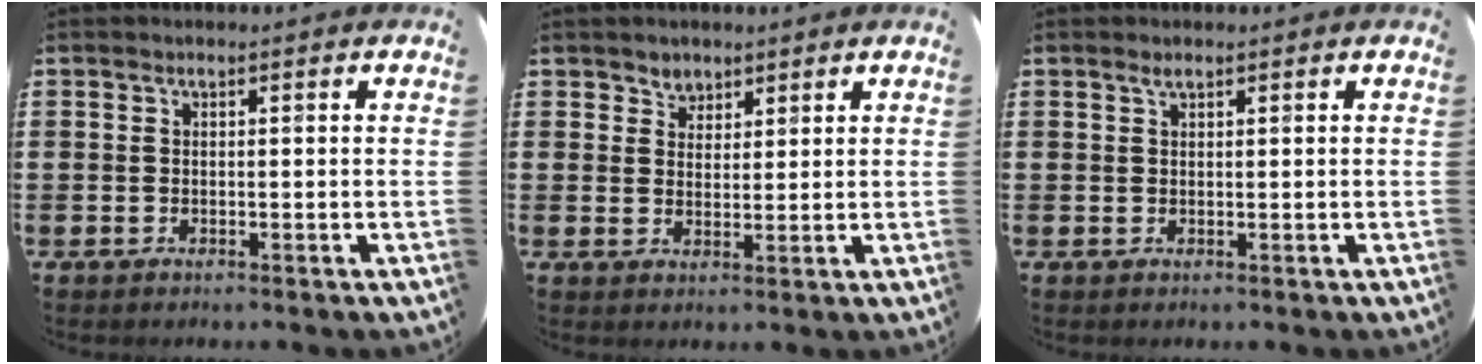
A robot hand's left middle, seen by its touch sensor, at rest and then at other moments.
{"total": 2.7, "force": [2.2, 1.5, -0.2], "torque": [-0.001, 0.003, 0.043]}
{"total": 0.7, "force": [0.6, 0.1, 0.3], "torque": [-0.006, 0.001, 0.010]}